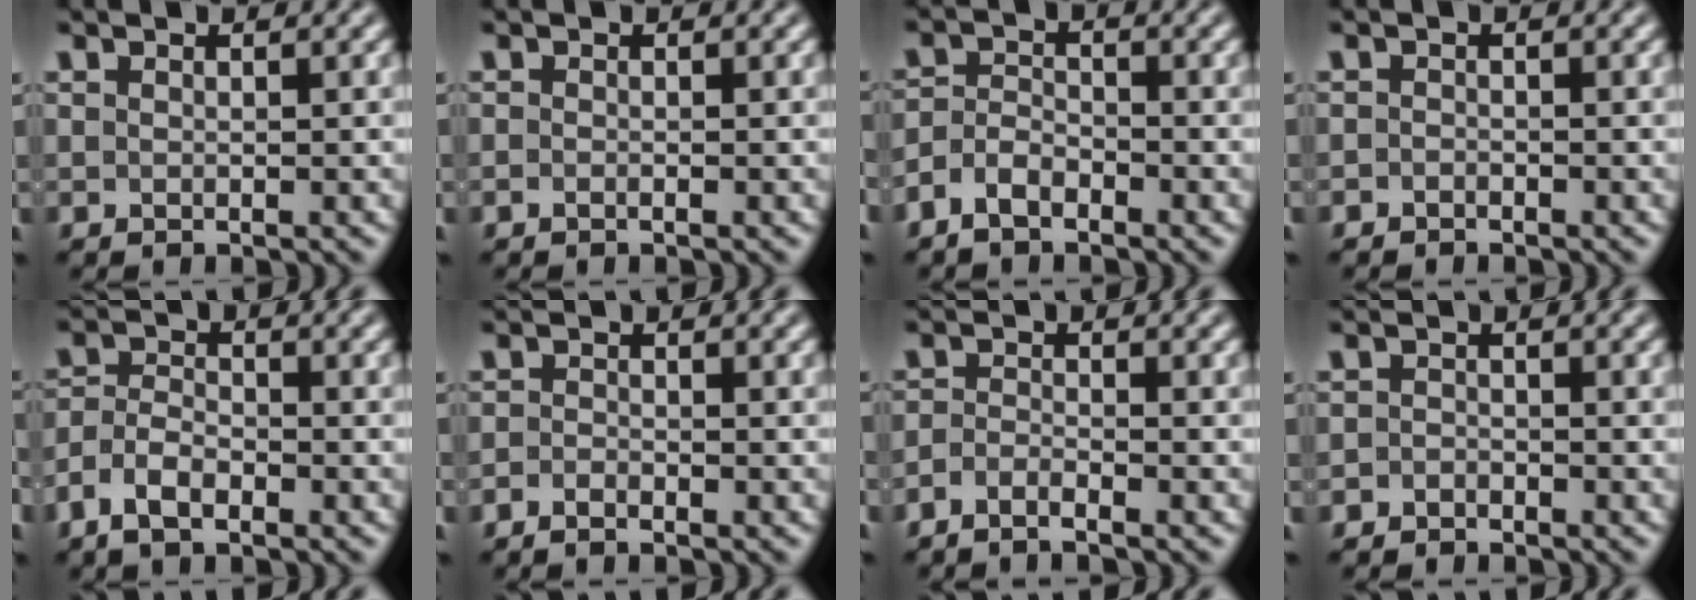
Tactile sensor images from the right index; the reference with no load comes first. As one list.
[{"total": 0.7, "force": [-0.6, -0.3, 0.1], "torque": [0.000, -0.003, -0.010]}, {"total": 3.5, "force": [-2.5, 2.0, 1.3], "torque": [-0.023, -0.012, -0.041]}, {"total": 1.2, "force": [-1.1, -0.2, -0.4], "torque": [0.008, -0.012, -0.013]}, {"total": 3.6, "force": [-2.2, 2.1, 1.8], "torque": [-0.044, -0.016, -0.033]}, {"total": 1.3, "force": [-1.3, -0.1, 0.0], "torque": [0.001, -0.010, -0.022]}, {"total": 2.2, "force": [-2.1, -0.1, 0.5], "torque": [-0.009, -0.011, -0.037]}, {"total": 1.8, "force": [-1.7, 0.3, -0.5], "torque": [0.009, -0.015, -0.024]}]